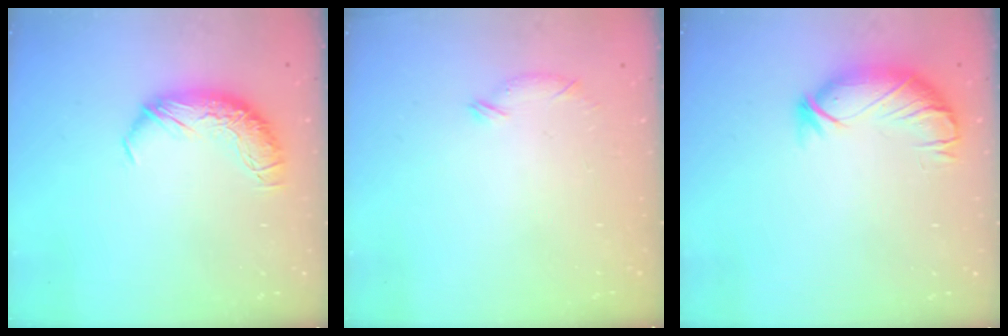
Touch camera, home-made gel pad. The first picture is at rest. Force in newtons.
{"total": 6.7, "press": 6.7, "slide": 0.7}
{"total": 3.8, "press": 3.3, "slide": 1.9}